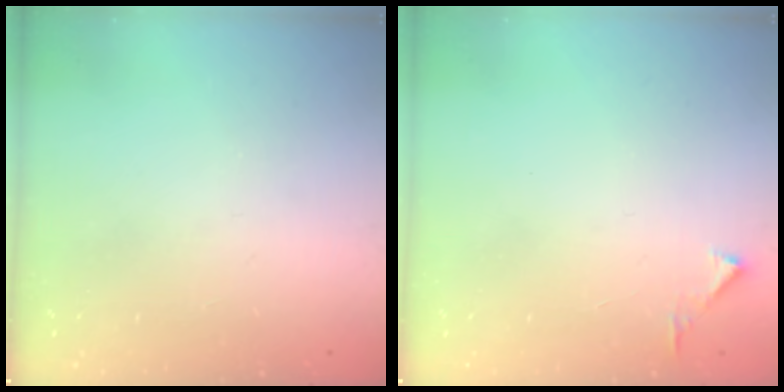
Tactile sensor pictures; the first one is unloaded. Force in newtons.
{"total": 2.8, "press": 2.8, "slide": 0.3}